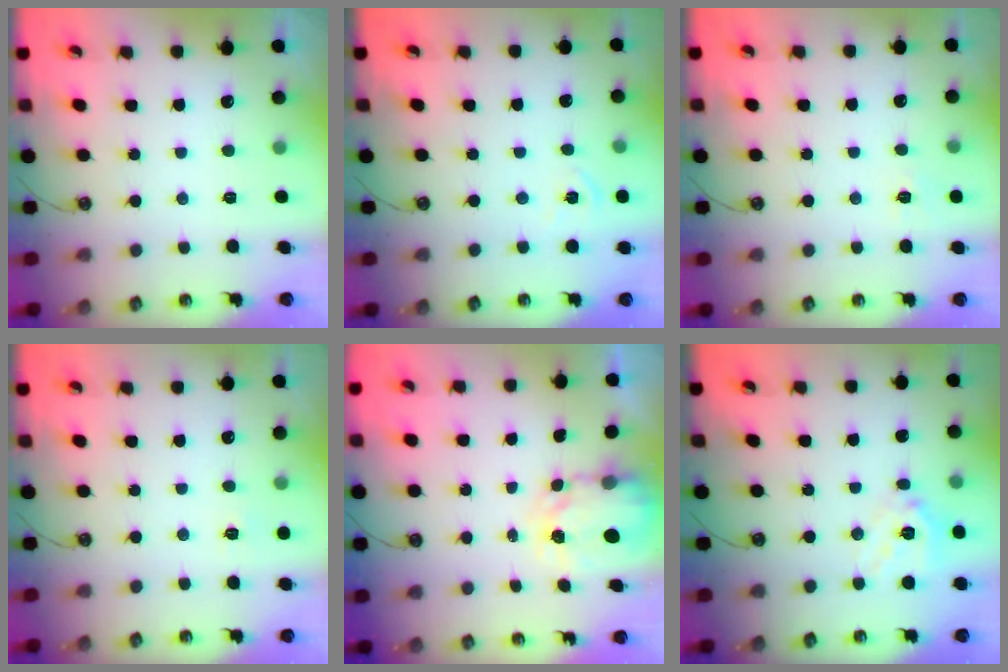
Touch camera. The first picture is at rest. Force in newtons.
{"total": 6.2, "press": 6.1, "slide": 0.6}
{"total": 5.6, "press": 5.6, "slide": 0.7}
{"total": 3.9, "press": 3.9, "slide": 0.5}
{"total": 3.9, "press": 3.9, "slide": 0.3}
{"total": 14.2, "press": 14.1, "slide": 2.1}